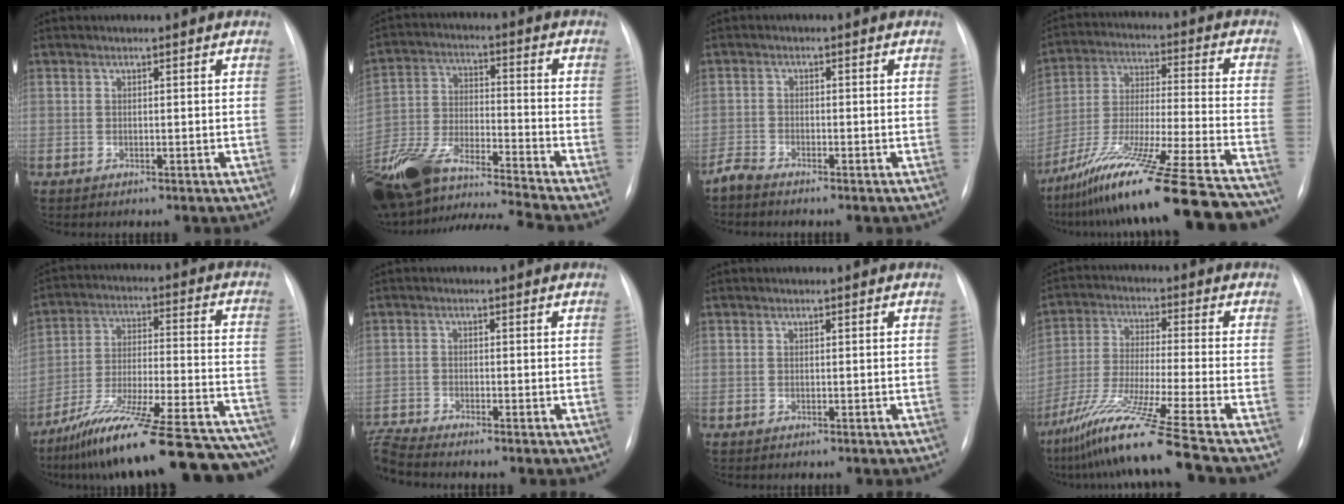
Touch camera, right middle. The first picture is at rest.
{"total": 20.0, "force": [-16.7, 1.6, 10.8], "torque": [-0.249, -0.005, -0.301]}
{"total": 1.7, "force": [-1.7, 0.0, 0.3], "torque": [-0.008, -0.004, -0.035]}
{"total": 26.1, "force": [-21.7, -0.4, 14.5], "torque": [-0.215, -0.033, -0.352]}
{"total": 30.9, "force": [-25.8, 3.7, 16.5], "torque": [-0.188, -0.005, -0.373]}
{"total": 4.0, "force": [-3.7, -1.2, 0.6], "torque": [-0.023, -0.011, -0.073]}
{"total": 0.0}
{"total": 14.7, "force": [-10.9, -3.2, 9.3], "torque": [-0.181, -0.041, -0.191]}